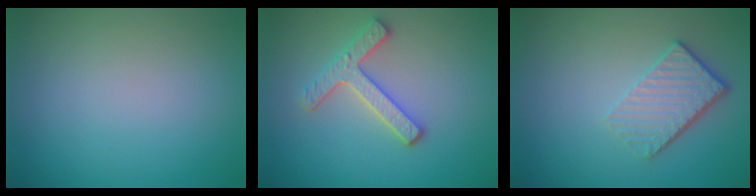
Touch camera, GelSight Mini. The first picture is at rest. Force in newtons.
{"total": 3.6, "press": 3.0, "slide": 2.0}
{"total": 3.6, "press": 2.7, "slide": 2.4}